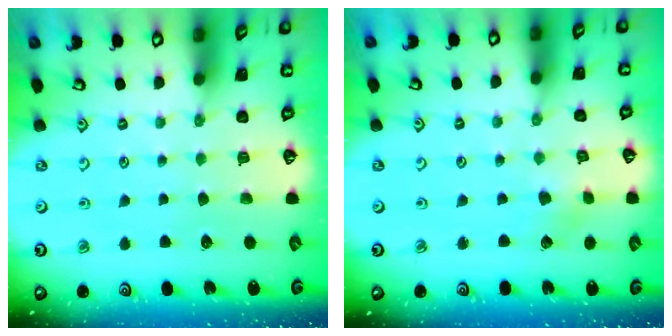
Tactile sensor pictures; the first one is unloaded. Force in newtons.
{"total": 2.5, "press": 2.5, "slide": 0.5}